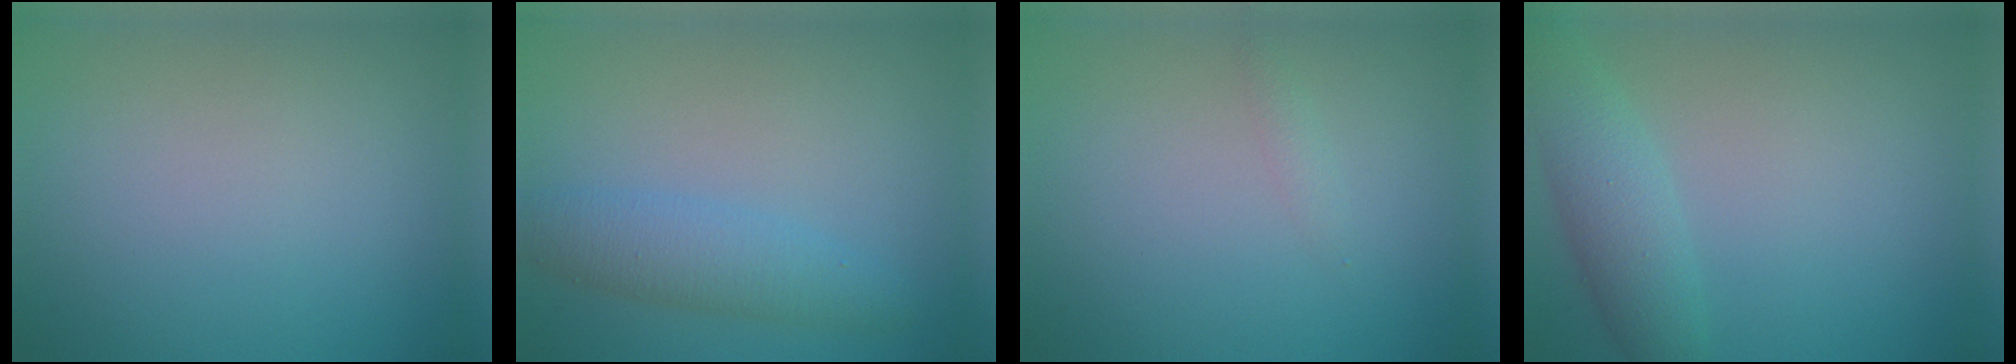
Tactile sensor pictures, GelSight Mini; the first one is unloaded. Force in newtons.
{"total": 3.3, "press": 3.3, "slide": 0.0}
{"total": 0.7, "press": 0.7, "slide": 0.0}
{"total": 3.5, "press": 3.5, "slide": 0.1}